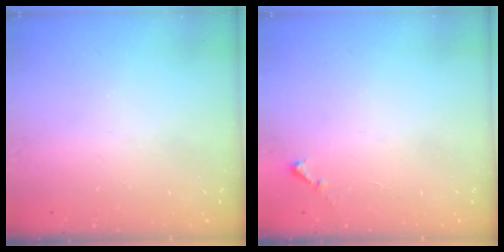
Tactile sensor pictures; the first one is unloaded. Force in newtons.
{"total": 4.4, "press": 4.4, "slide": 0.3}